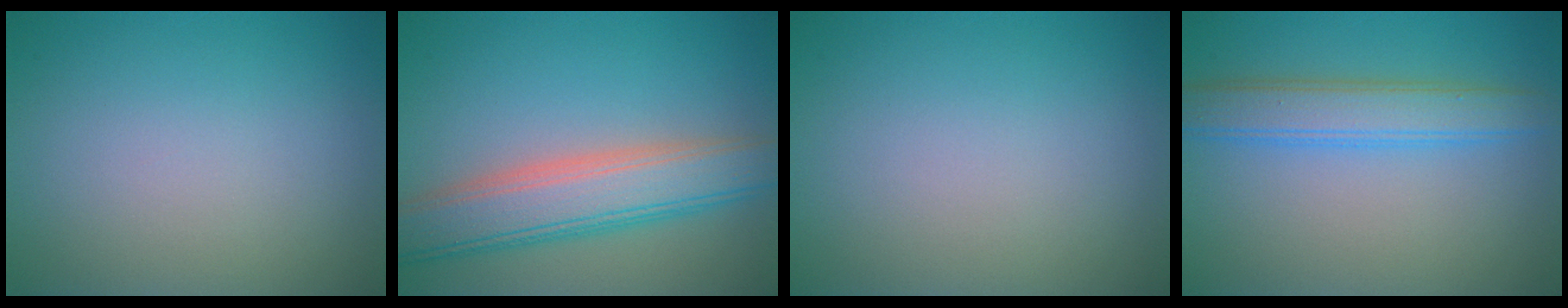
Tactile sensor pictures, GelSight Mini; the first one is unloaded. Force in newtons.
{"total": 6.9, "press": 6.9, "slide": 0.2}
{"total": 0.0}
{"total": 4.1, "press": 4.1, "slide": 0.1}